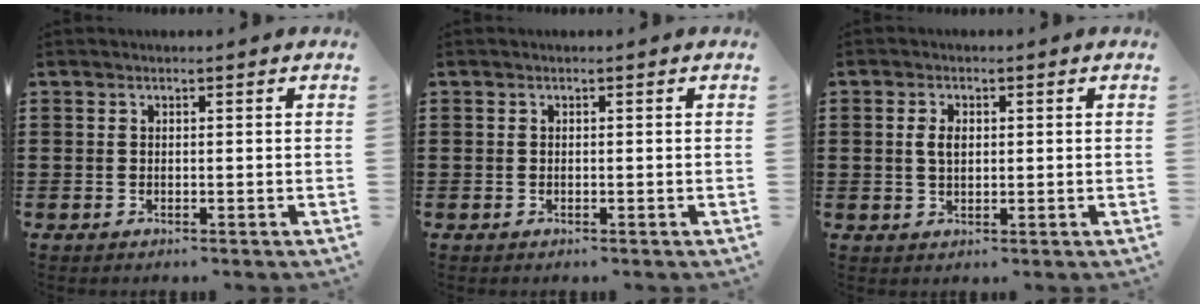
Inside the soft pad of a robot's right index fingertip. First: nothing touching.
{"total": 0.0}
{"total": 2.6, "force": [0.4, 1.5, 2.1], "torque": [-0.044, 0.008, 0.006]}